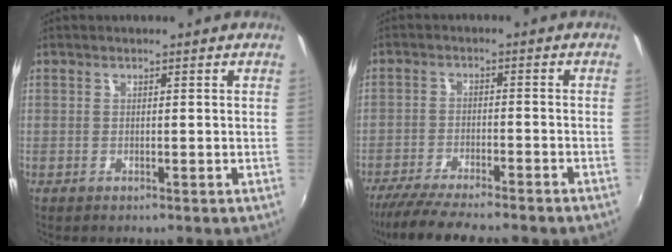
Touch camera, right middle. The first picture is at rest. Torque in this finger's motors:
{"motor_torque": [1.04, -1.09, 0.28, 0.11]}